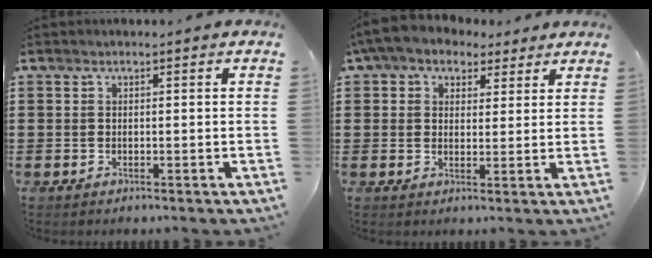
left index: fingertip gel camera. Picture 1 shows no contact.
{"total": 5.1, "force": [3.6, 3.1, 1.9], "torque": [-0.057, 0.001, 0.066]}